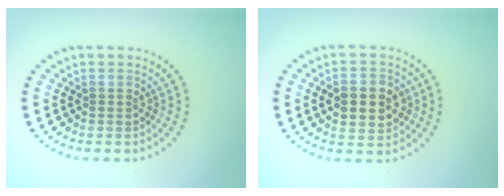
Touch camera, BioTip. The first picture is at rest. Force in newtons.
{"total": 4.7, "press": 4.7, "slide": 0.3}